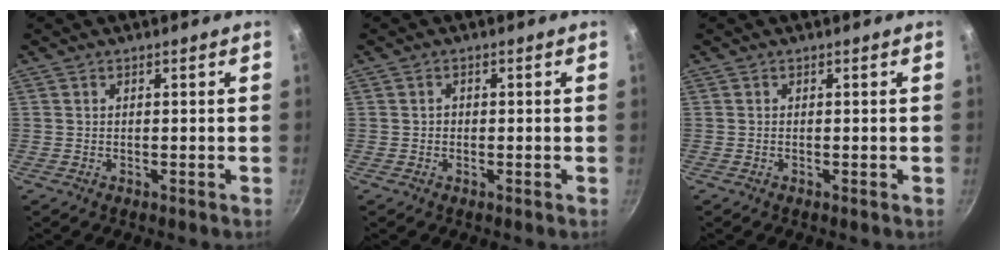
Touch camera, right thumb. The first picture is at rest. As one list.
[{"total": 0.9, "force": [-0.2, 0.8, 0.4], "torque": [-0.005, 0.004, -0.003]}, {"total": 0.0}]